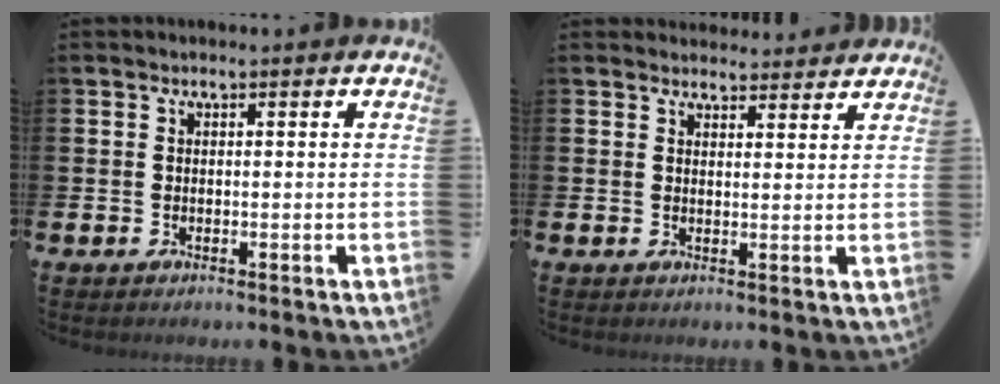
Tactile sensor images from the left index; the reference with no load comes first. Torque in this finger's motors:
{"motor_torque": [0.46, -1.68, -0.01, 0.00]}